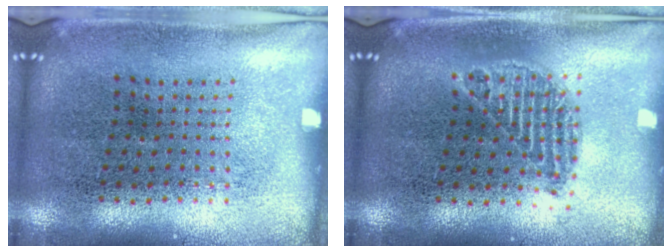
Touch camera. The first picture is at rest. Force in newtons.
{"total": 1.2, "press": 1.1, "slide": 0.4}